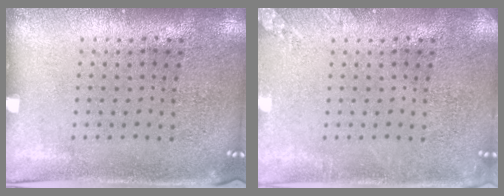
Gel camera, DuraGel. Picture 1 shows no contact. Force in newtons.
{"total": 1.6, "press": 1.6, "slide": 0.2}